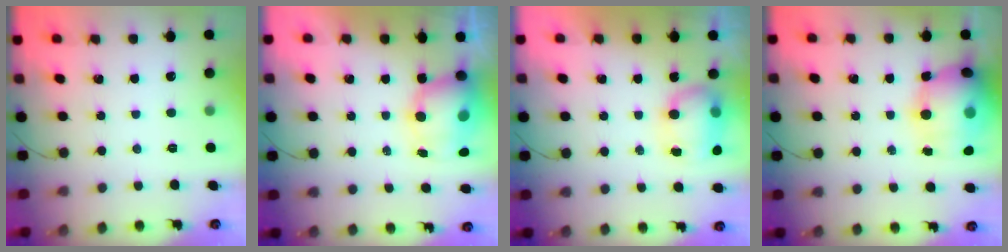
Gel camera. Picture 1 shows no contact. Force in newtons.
{"total": 8.5, "press": 8.2, "slide": 2.3}
{"total": 11.9, "press": 9.7, "slide": 6.8}
{"total": 17.9, "press": 17.4, "slide": 4.2}